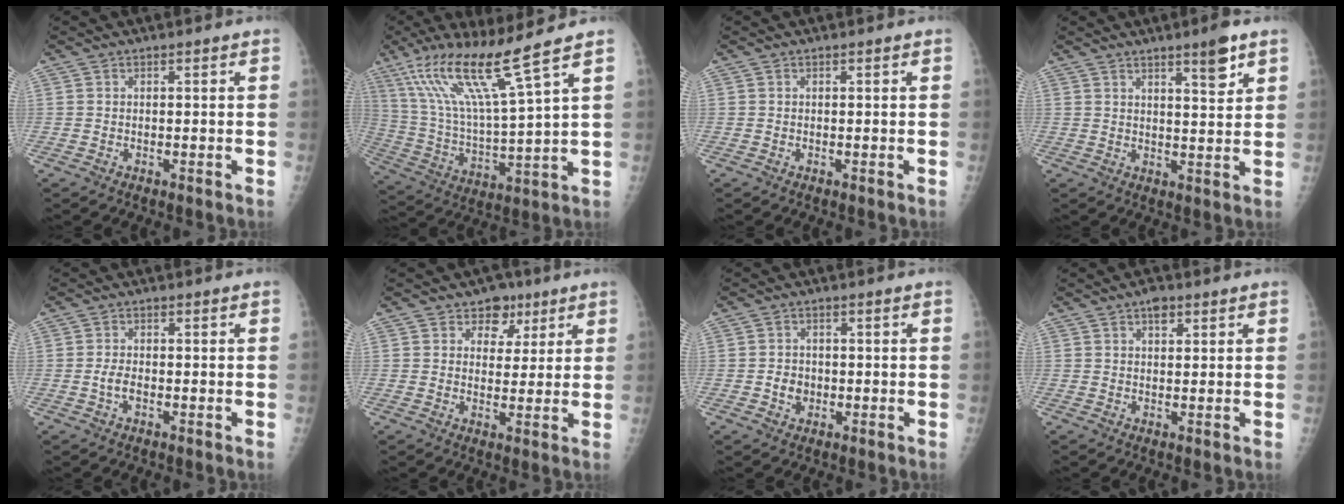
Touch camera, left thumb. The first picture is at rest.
{"total": 16.8, "force": [10.5, 0.6, 13.1], "torque": [-0.250, -0.051, 0.203]}
{"total": 0.0}
{"total": 5.6, "force": [3.6, 0.8, 4.2], "torque": [-0.057, -0.026, 0.054]}
{"total": 2.3, "force": [-0.7, 1.2, 1.8], "torque": [-0.037, 0.005, -0.015]}
{"total": 5.8, "force": [3.2, 4.5, 1.8], "torque": [0.008, -0.010, 0.044]}
{"total": 3.0, "force": [-0.6, 2.6, 1.4], "torque": [-0.009, 0.006, -0.010]}
{"total": 2.7, "force": [1.5, 1.5, 1.6], "torque": [-0.014, -0.005, 0.021]}